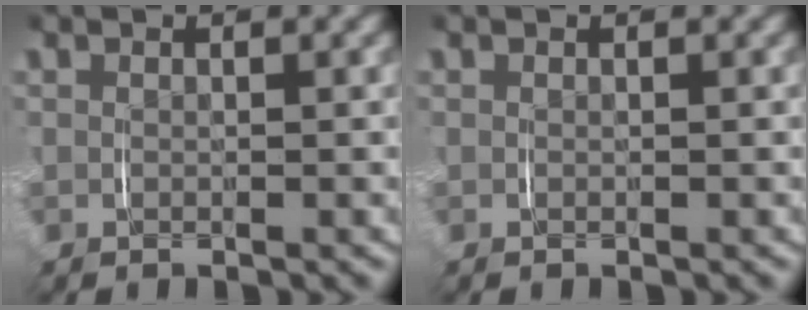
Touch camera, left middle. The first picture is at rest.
{"total": 0.0}